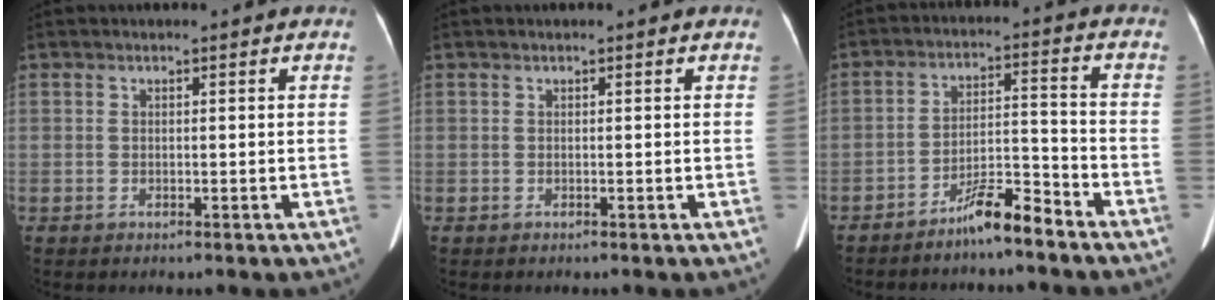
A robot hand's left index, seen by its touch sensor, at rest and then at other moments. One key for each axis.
{"total": 0.0}
{"total": 6.6, "fx": -5.6, "fy": 0.4, "fz": 3.5, "tx": -0.061, "ty": -0.003, "tz": -0.103}